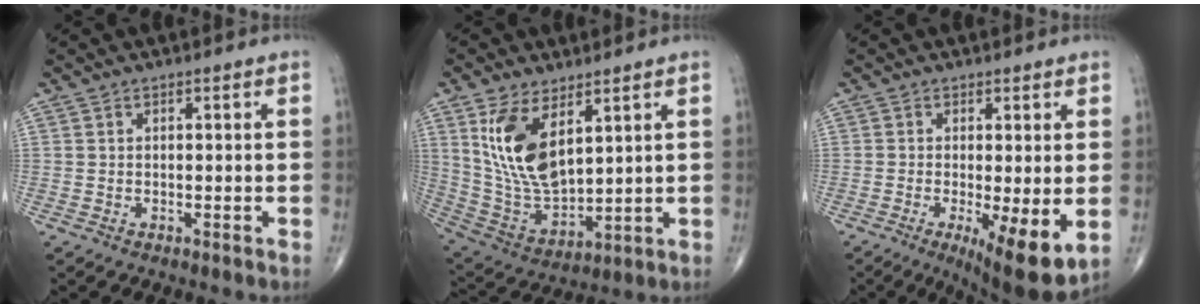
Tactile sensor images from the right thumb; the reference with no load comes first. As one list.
[{"total": 14.7, "force": [6.0, 7.2, 11.4], "torque": [-0.210, -0.028, 0.136]}, {"total": 10.5, "force": [-2.4, 2.8, 9.8], "torque": [-0.149, -0.027, -0.033]}]